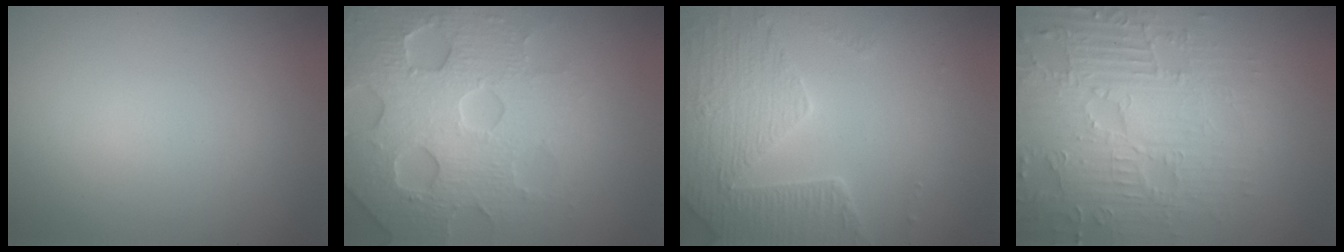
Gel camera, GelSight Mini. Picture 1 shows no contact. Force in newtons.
{"total": 7.3, "press": 7.1, "slide": 1.7}
{"total": 4.5, "press": 4.2, "slide": 1.5}
{"total": 7.4, "press": 5.8, "slide": 4.5}